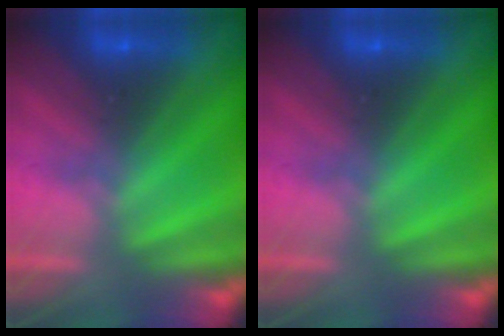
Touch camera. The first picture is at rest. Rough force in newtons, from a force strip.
{"total": 0.0}